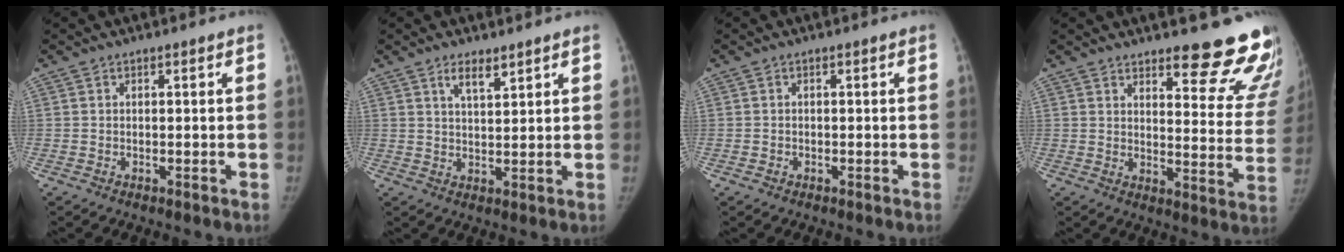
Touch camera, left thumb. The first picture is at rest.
{"total": 3.8, "force": [2.7, 1.2, 2.4], "torque": [-0.034, -0.017, 0.048]}
{"total": 0.8, "force": [-0.4, 0.7, 0.1], "torque": [0.001, 0.004, -0.008]}
{"total": 17.0, "force": [13.6, 4.3, 9.2], "torque": [-0.075, -0.118, 0.157]}